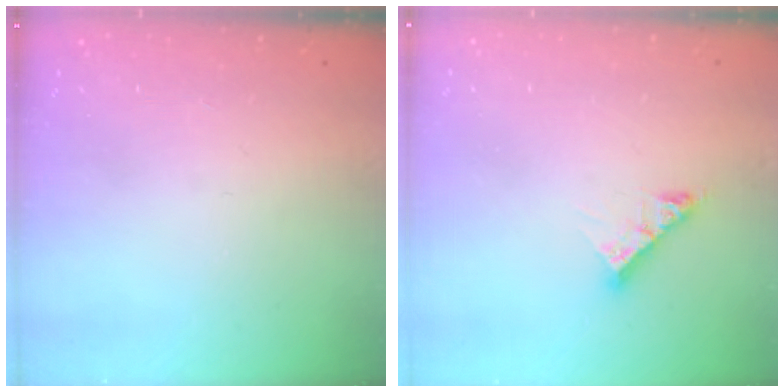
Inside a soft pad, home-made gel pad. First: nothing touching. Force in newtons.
{"total": 7.5, "press": 7.4, "slide": 0.7}